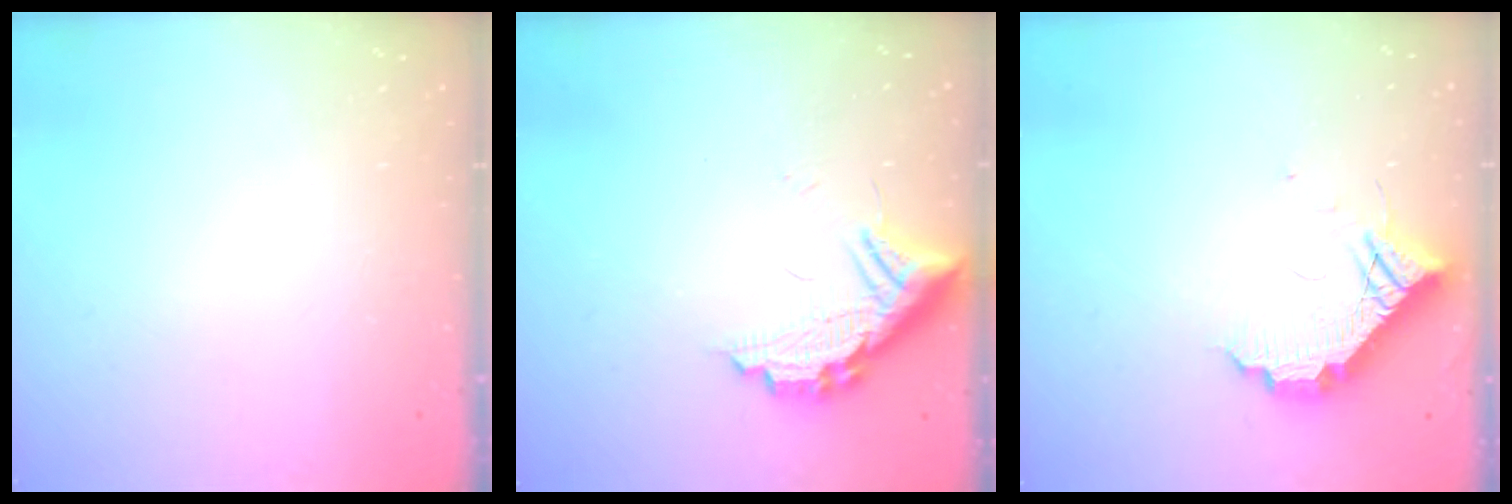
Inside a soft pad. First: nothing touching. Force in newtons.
{"total": 10.9, "press": 10.8, "slide": 0.8}
{"total": 10.2, "press": 10.2, "slide": 0.8}